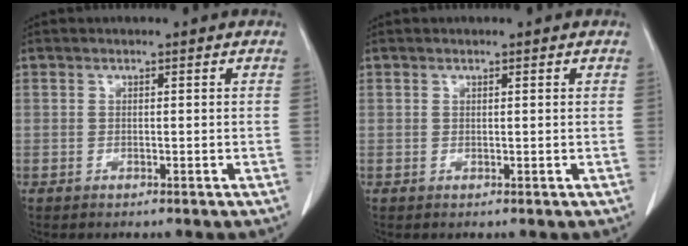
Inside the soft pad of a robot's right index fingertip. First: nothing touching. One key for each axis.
{"total": 0.0}